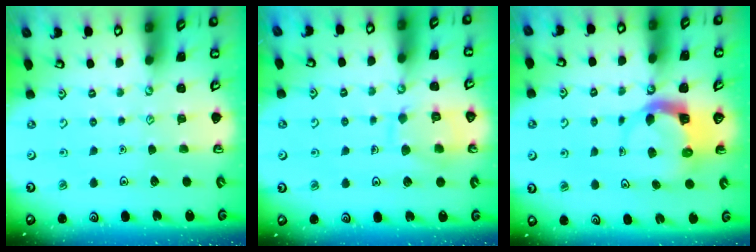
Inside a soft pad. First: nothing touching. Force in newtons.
{"total": 10.0, "press": 10.0, "slide": 0.4}
{"total": 4.8, "press": 4.7, "slide": 0.8}